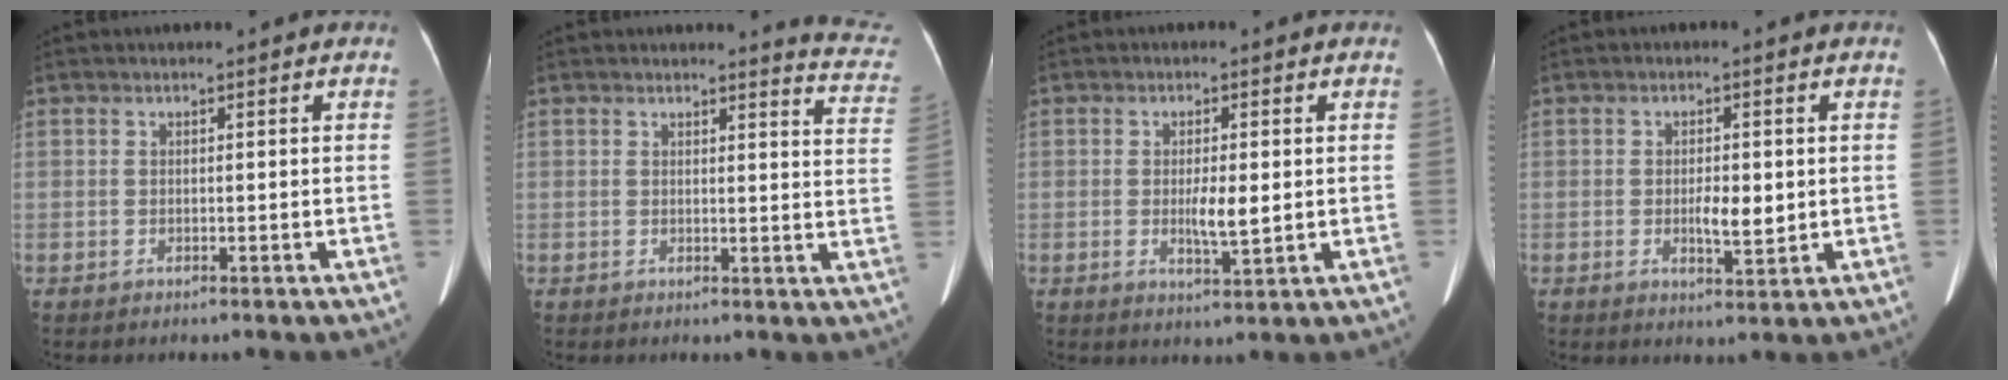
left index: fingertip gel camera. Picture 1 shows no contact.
{"total": 7.8, "force": [7.7, 0.9, 0.4], "torque": [0.019, -0.068, 0.049]}
{"total": 4.1, "force": [-0.2, 0.9, 4.0], "torque": [-0.073, -0.006, 0.001]}
{"total": 3.9, "force": [-0.2, 1.4, 3.7], "torque": [-0.065, -0.005, 0.001]}